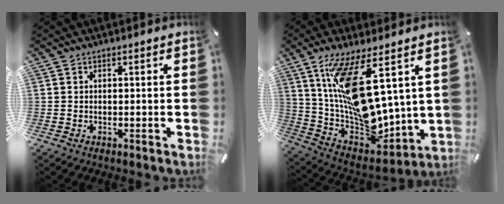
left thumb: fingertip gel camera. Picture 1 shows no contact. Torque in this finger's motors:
{"motor_torque": [2.42, 2.59, 2.38, -0.39, 0.38]}